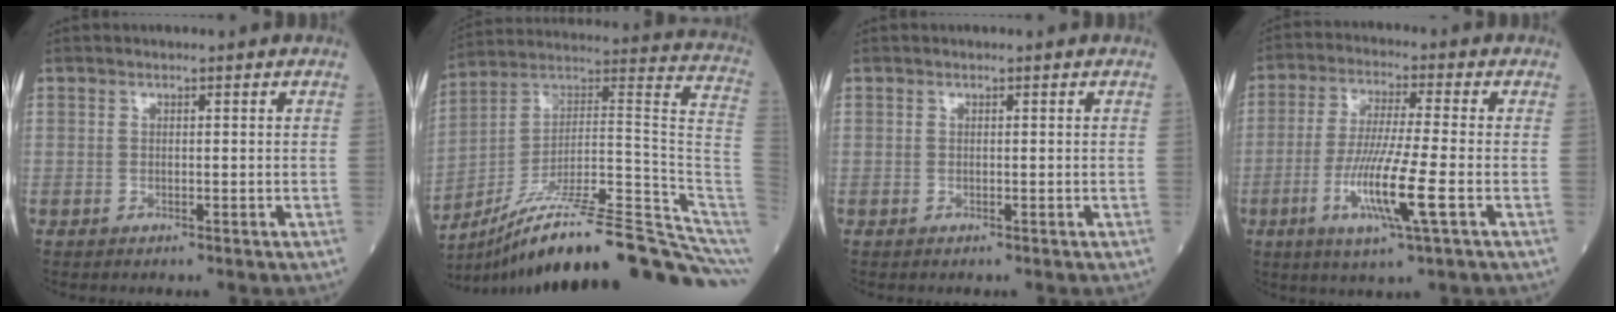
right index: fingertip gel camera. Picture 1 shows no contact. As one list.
[{"total": 26.5, "force": [-19.8, 1.4, 17.6], "torque": [-0.158, 0.047, -0.308]}, {"total": 0.0}, {"total": 10.9, "force": [-3.4, -0.1, 10.4], "torque": [-0.208, -0.019, -0.067]}]